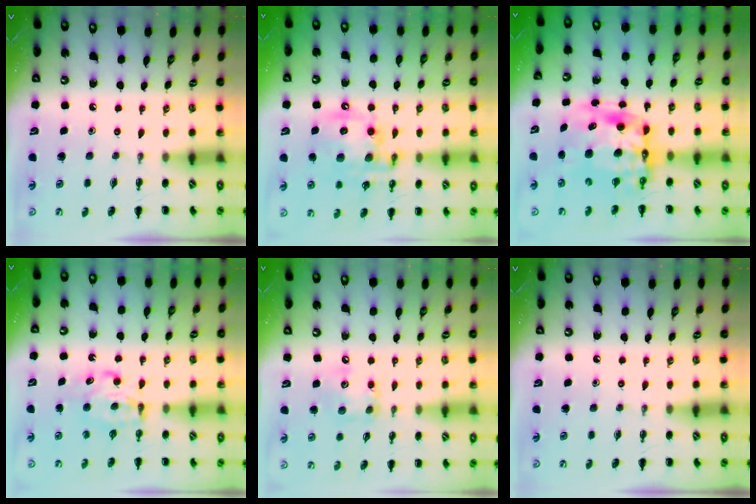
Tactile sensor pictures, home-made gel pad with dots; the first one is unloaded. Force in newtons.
{"total": 15.1, "press": 14.8, "slide": 3.2}
{"total": 12.6, "press": 12.2, "slide": 3.4}
{"total": 6.4, "press": 6.4, "slide": 0.5}
{"total": 9.0, "press": 9.0, "slide": 0.6}
{"total": 0.0}